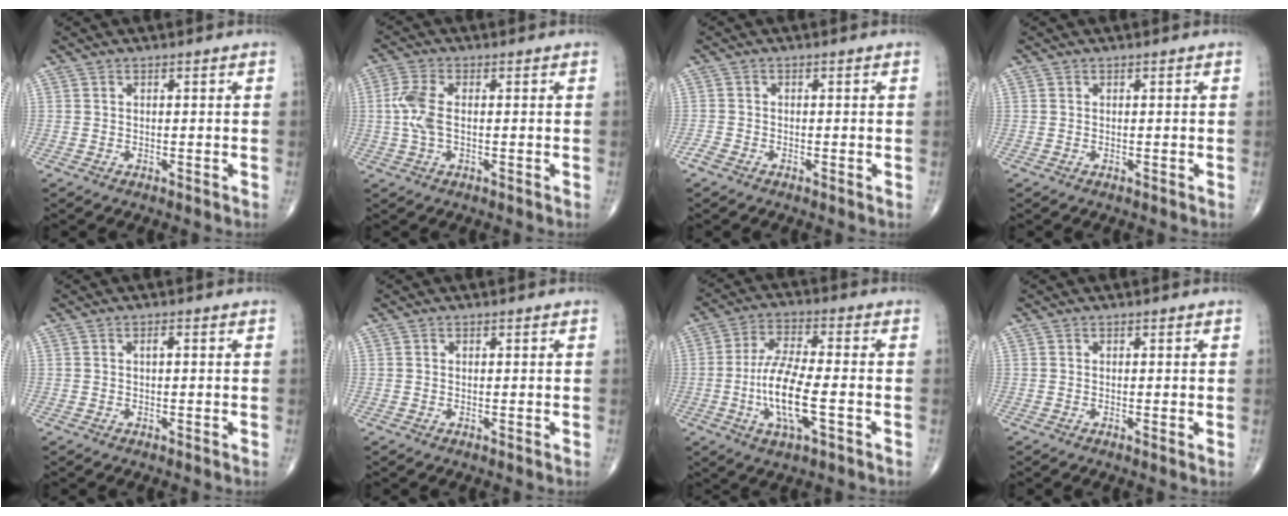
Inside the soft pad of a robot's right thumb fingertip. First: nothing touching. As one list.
[{"total": 5.7, "force": [0.0, 2.7, 5.0], "torque": [-0.133, 0.009, -0.004]}, {"total": 1.7, "force": [-1.1, 0.8, 1.0], "torque": [-0.023, -0.002, -0.027]}, {"total": 0.0}, {"total": 0.9, "force": [0.1, 0.4, 0.8], "torque": [-0.016, 0.001, 0.000]}, {"total": 0.0}, {"total": 12.2, "force": [-3.0, 3.7, 11.3], "torque": [-0.230, 0.011, -0.055]}, {"total": 0.6, "force": [0.0, 0.1, 0.6], "torque": [-0.013, -0.003, -0.003]}]